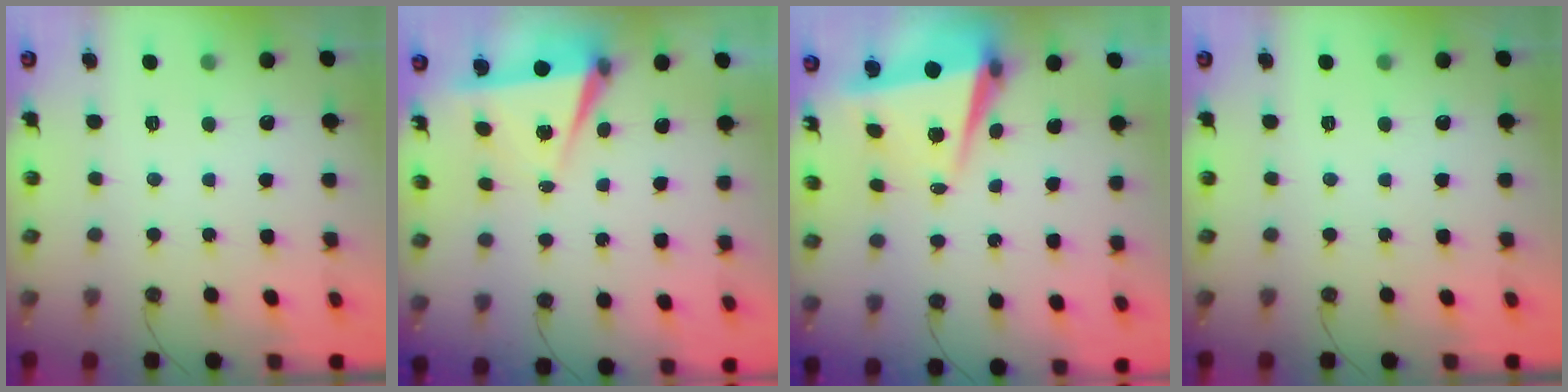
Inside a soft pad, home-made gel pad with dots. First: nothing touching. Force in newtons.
{"total": 6.1, "press": 4.3, "slide": 4.3}
{"total": 5.7, "press": 5.3, "slide": 2.0}
{"total": 0.0}